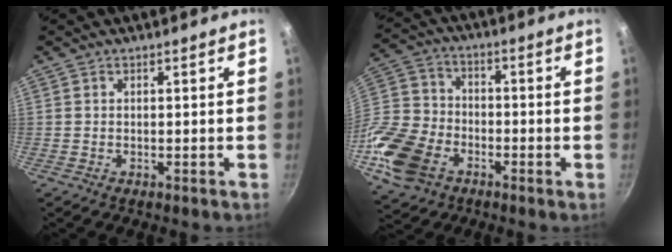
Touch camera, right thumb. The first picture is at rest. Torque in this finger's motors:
{"motor_torque": [1.47, 1.10, 1.05, -0.76, 0.45]}